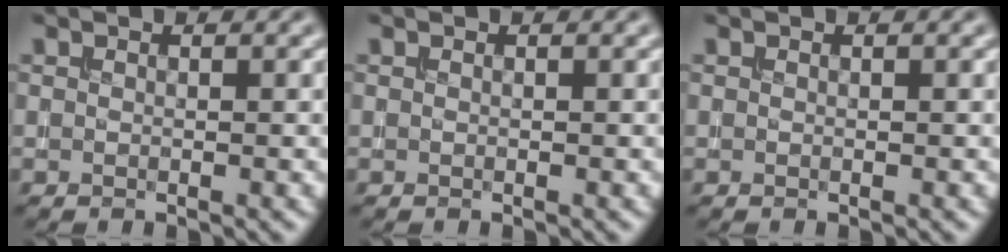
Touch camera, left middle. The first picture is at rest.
{"total": 0.0}
{"total": 0.0}